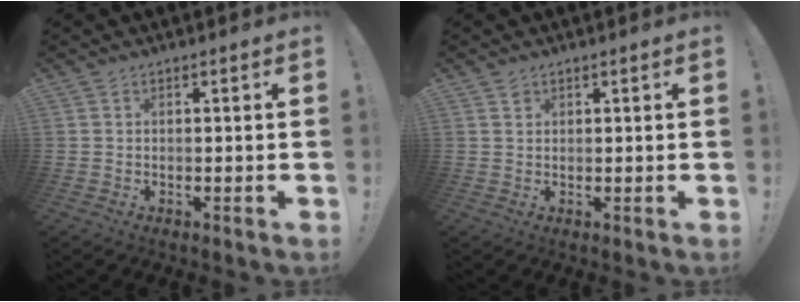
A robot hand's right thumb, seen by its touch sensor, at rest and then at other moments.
{"total": 1.1, "force": [0.8, 0.8, 0.1], "torque": [0.002, -0.001, 0.014]}